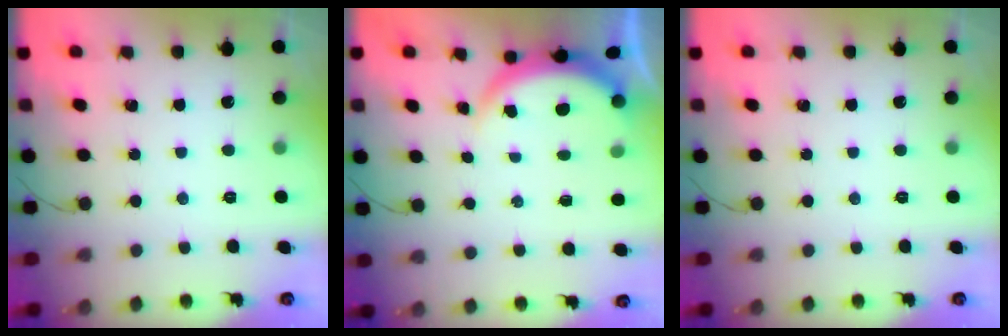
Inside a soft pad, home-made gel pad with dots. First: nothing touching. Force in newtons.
{"total": 3.8, "press": 3.7, "slide": 0.5}
{"total": 0.0}